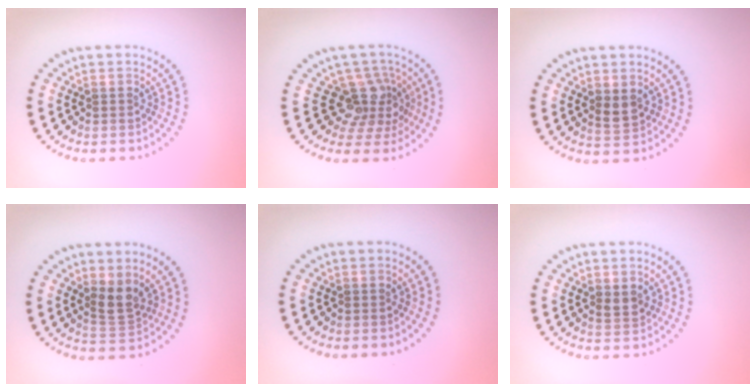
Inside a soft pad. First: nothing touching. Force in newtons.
{"total": 4.0, "press": 3.0, "slide": 2.6}
{"total": 1.8, "press": 1.7, "slide": 0.4}
{"total": 2.6, "press": 2.1, "slide": 1.4}
{"total": 0.0}
{"total": 1.3, "press": 1.3, "slide": 0.2}